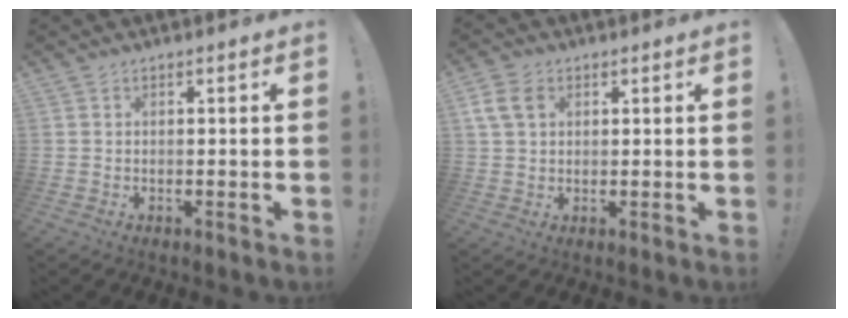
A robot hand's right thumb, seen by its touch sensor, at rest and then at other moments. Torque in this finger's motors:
{"motor_torque": [0.13, 0.11, 0.52, 0.08, 0.03]}